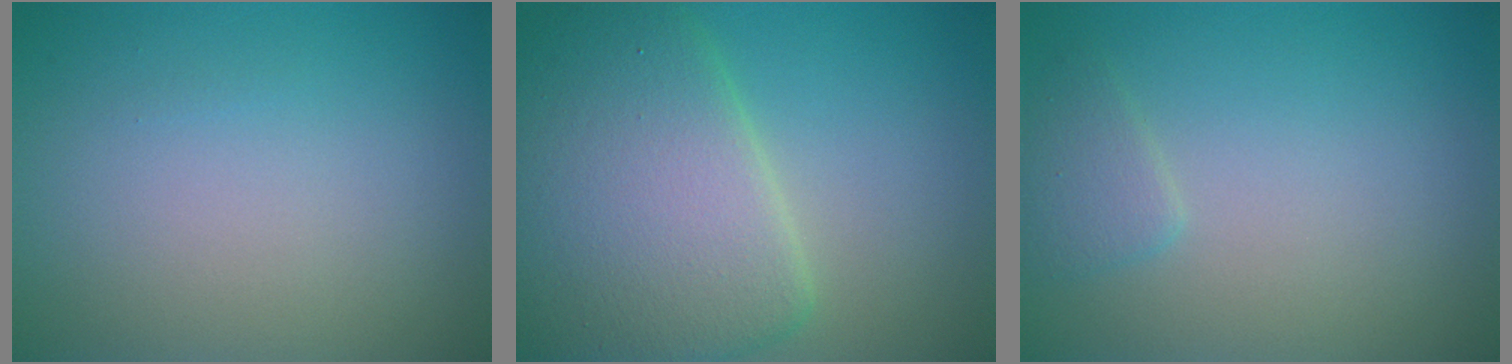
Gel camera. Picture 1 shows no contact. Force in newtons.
{"total": 10.1, "press": 10.1, "slide": 0.5}
{"total": 1.5, "press": 1.5, "slide": 0.1}